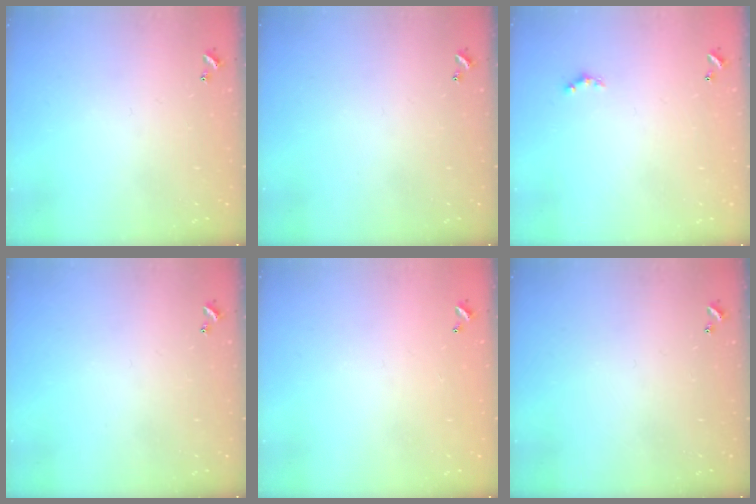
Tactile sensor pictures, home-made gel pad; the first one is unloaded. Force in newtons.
{"total": 0.0}
{"total": 2.5, "press": 2.5, "slide": 0.4}
{"total": 0.0}
{"total": 2.8, "press": 2.8, "slide": 0.1}
{"total": 0.0}